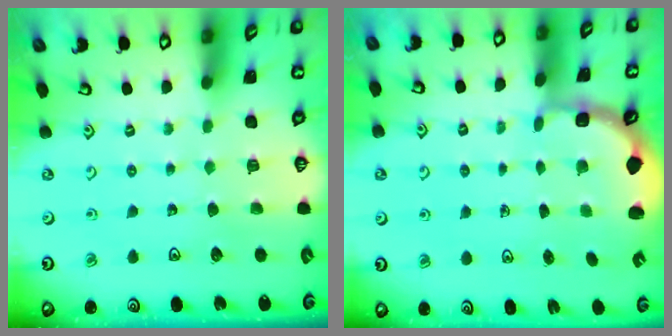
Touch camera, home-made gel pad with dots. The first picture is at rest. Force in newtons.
{"total": 2.8, "press": 2.2, "slide": 1.7}